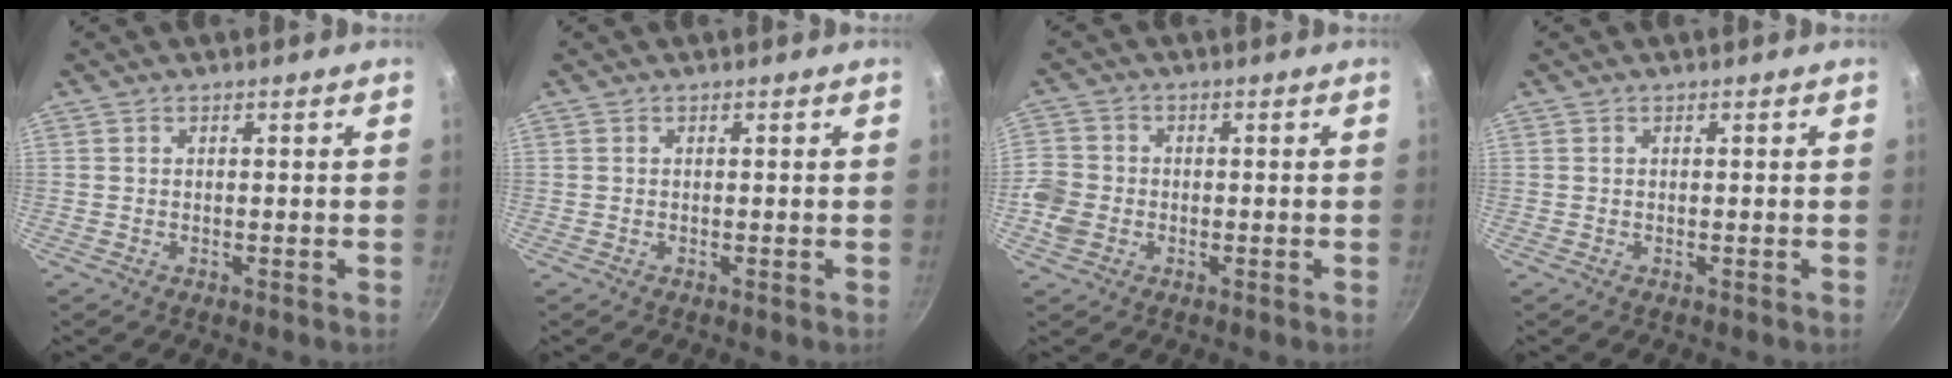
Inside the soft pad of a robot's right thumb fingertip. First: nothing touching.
{"total": 0.0}
{"total": 5.8, "force": [-1.6, 4.8, 2.8], "torque": [-0.058, 0.008, -0.036]}
{"total": 0.0}